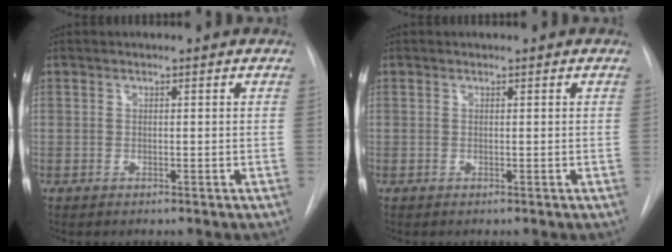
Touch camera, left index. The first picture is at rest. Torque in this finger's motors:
{"motor_torque": [0.00, 0.01, 0.00, 0.00]}